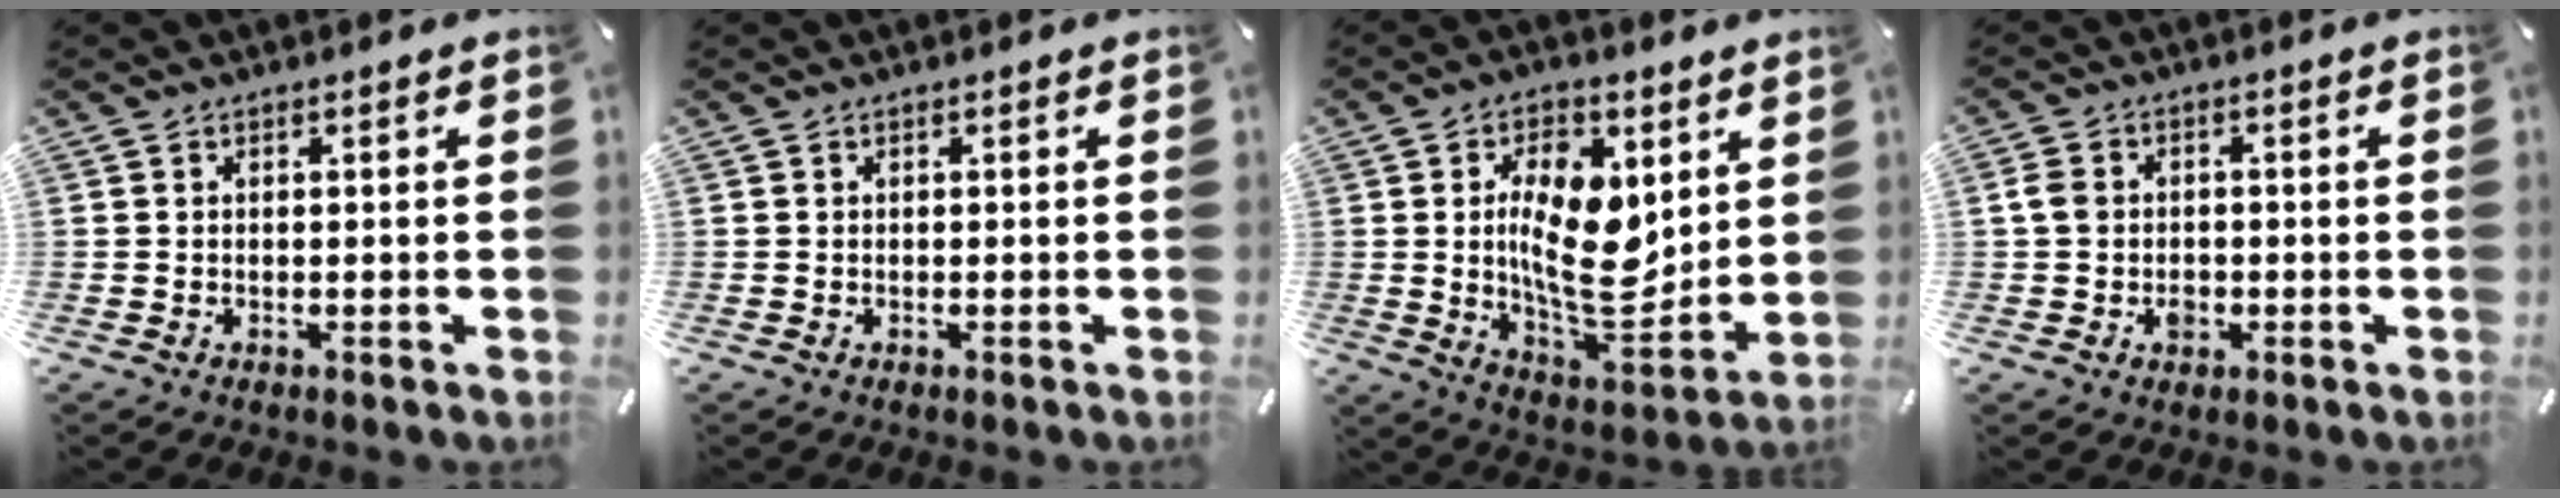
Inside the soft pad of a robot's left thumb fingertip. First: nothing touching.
{"total": 0.0}
{"total": 16.9, "force": [2.9, 9.0, 14.0], "torque": [-0.253, -0.020, 0.045]}
{"total": 4.5, "force": [-0.9, 3.8, 2.3], "torque": [-0.040, 0.008, -0.013]}